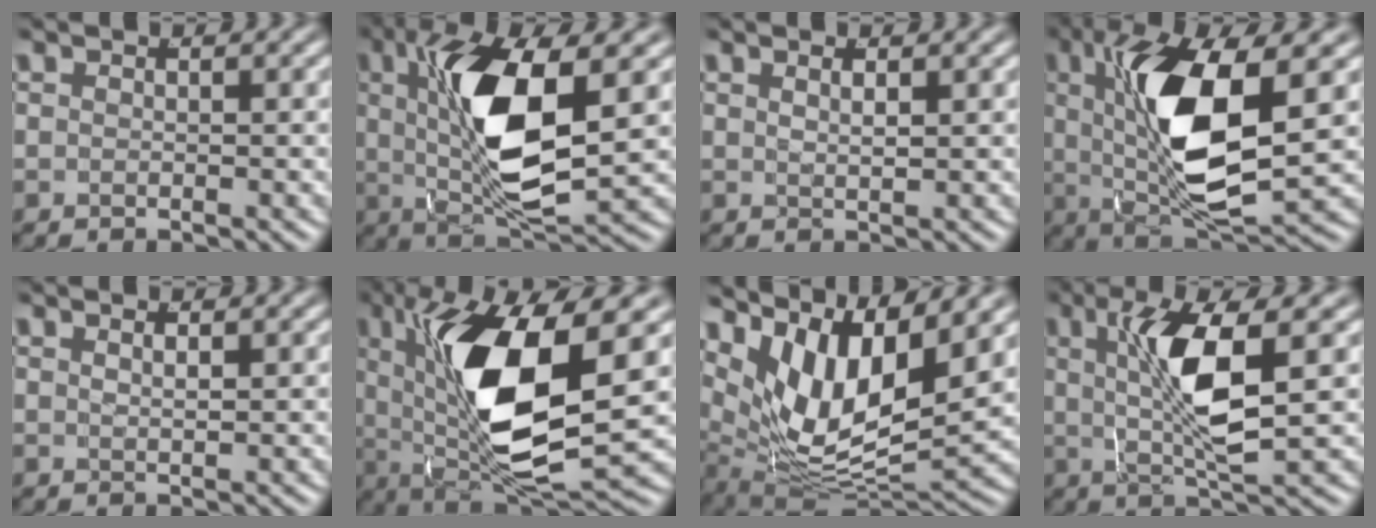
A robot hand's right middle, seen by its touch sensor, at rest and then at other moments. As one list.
[{"total": 10.3, "force": [1.1, 3.6, 9.6], "torque": [-0.179, -0.011, 0.027]}, {"total": 1.2, "force": [0.6, -0.5, 0.9], "torque": [-0.013, -0.007, 0.021]}, {"total": 11.5, "force": [1.2, 4.4, 10.6], "torque": [-0.198, -0.014, 0.032]}, {"total": 1.0, "force": [0.4, -0.5, 0.7], "torque": [-0.009, -0.006, 0.016]}, {"total": 15.4, "force": [1.7, 6.7, 13.8], "torque": [-0.255, -0.019, 0.047]}, {"total": 14.4, "force": [1.7, 9.8, 10.4], "torque": [-0.205, -0.034, 0.038]}, {"total": 6.5, "force": [1.0, 0.9, 6.3], "torque": [-0.118, -0.006, 0.025]}]